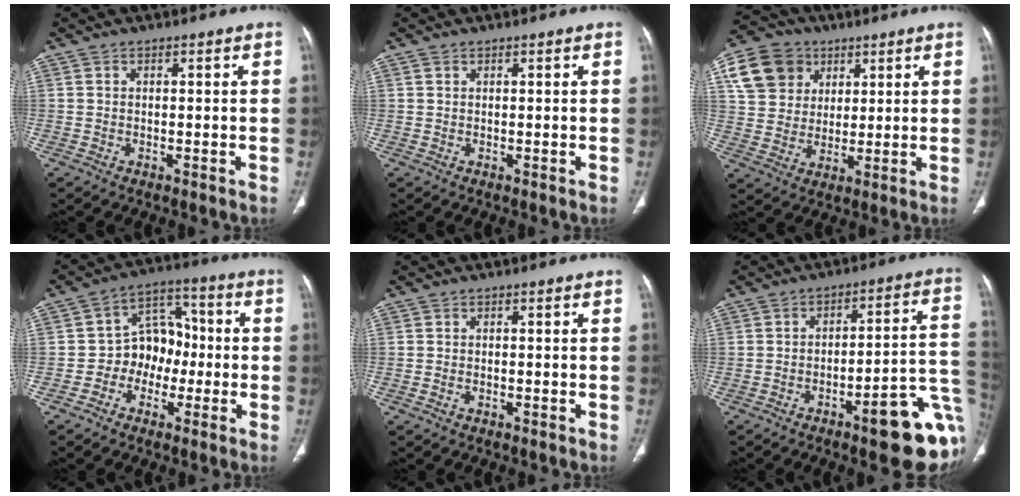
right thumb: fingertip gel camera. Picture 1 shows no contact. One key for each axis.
{"total": 0.5, "fx": 0.3, "fy": 0.4, "fz": 0.2, "tx": -0.003, "ty": 0.000, "tz": 0.006}
{"total": 13.2, "fx": 5.5, "fy": 10.9, "fz": 5.0, "tx": -0.076, "ty": 0.001, "tz": 0.100}
{"total": 9.6, "fx": -1.9, "fy": 7.7, "fz": 5.4, "tx": -0.037, "ty": 0.041, "tz": -0.045}
{"total": 0.6, "fx": -0.3, "fy": 0.3, "fz": 0.3, "tx": -0.011, "ty": 0.003, "tz": -0.005}
{"total": 18.2, "fx": -7.1, "fy": 4.6, "fz": 16.1, "tx": -0.133, "ty": 0.045, "tz": -0.085}